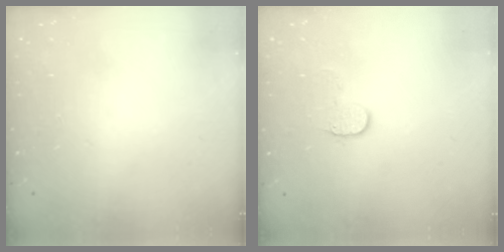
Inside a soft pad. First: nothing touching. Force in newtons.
{"total": 5.7, "press": 5.7, "slide": 0.5}